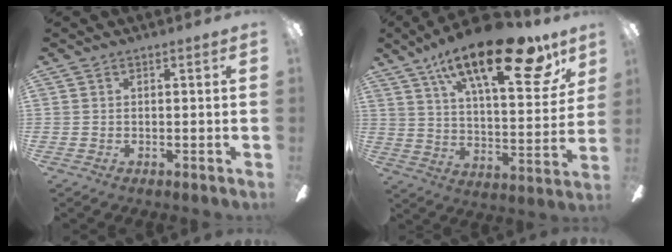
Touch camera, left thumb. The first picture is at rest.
{"total": 26.2, "force": [16.1, 8.9, 18.6], "torque": [-0.285, -0.094, 0.259]}